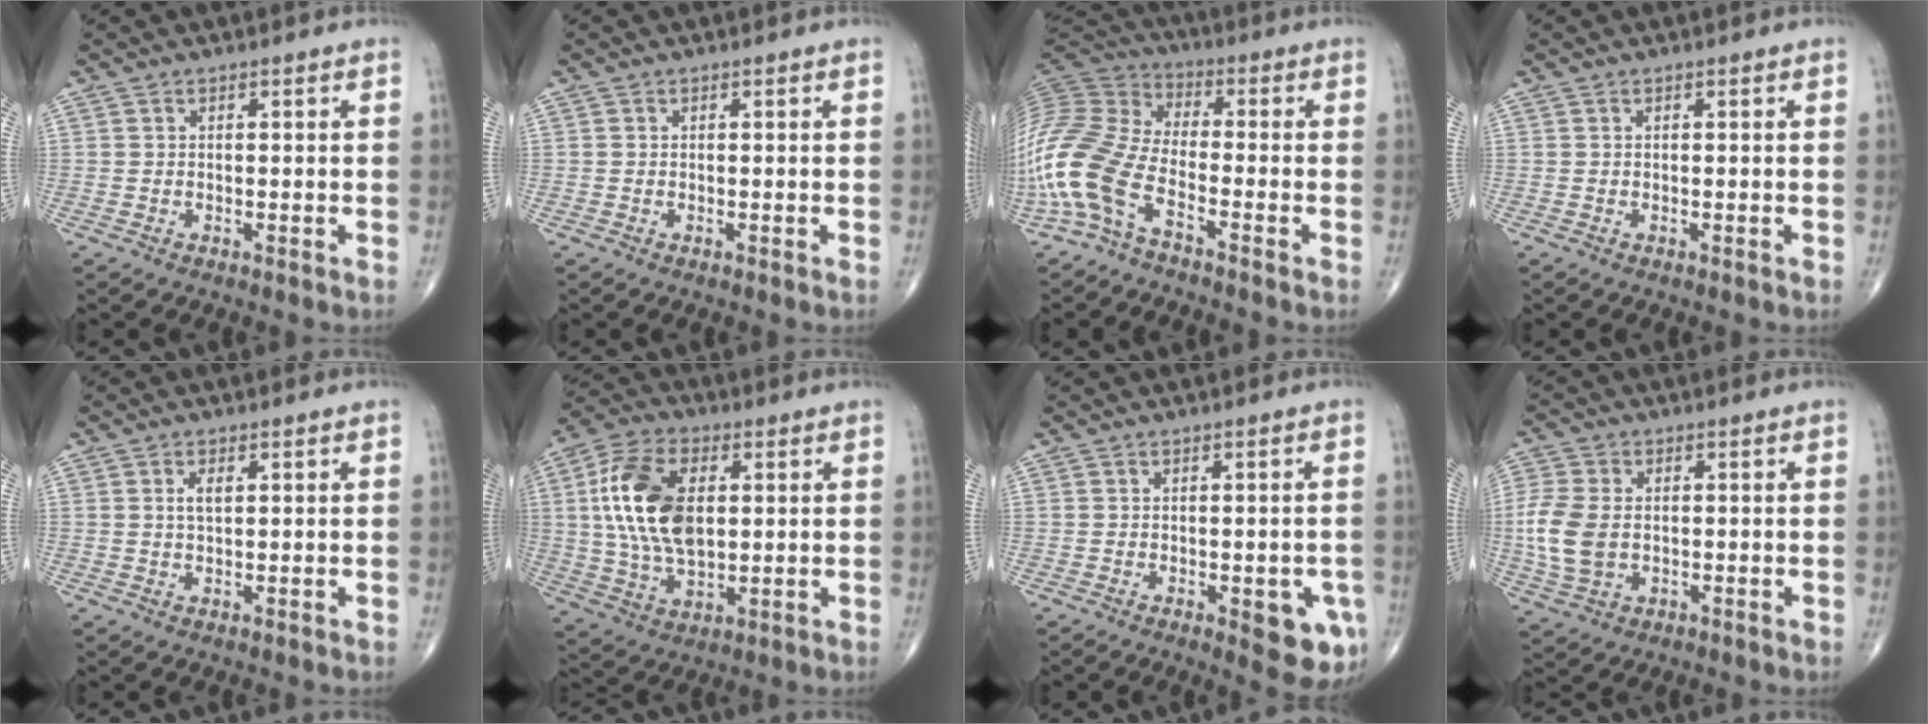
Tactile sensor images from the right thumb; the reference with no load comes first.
{"total": 0.0}
{"total": 16.4, "force": [-7.6, 7.7, 12.4], "torque": [-0.280, 0.051, -0.154]}
{"total": 0.0}
{"total": 2.4, "force": [0.7, 1.1, 2.0], "torque": [-0.036, -0.001, 0.013]}
{"total": 17.8, "force": [3.6, 9.3, 14.7], "torque": [-0.297, -0.005, 0.070]}
{"total": 8.3, "force": [-2.8, 3.2, 7.2], "torque": [-0.064, -0.004, -0.026]}
{"total": 9.6, "force": [-0.6, 6.6, 7.0], "torque": [-0.160, 0.000, -0.014]}